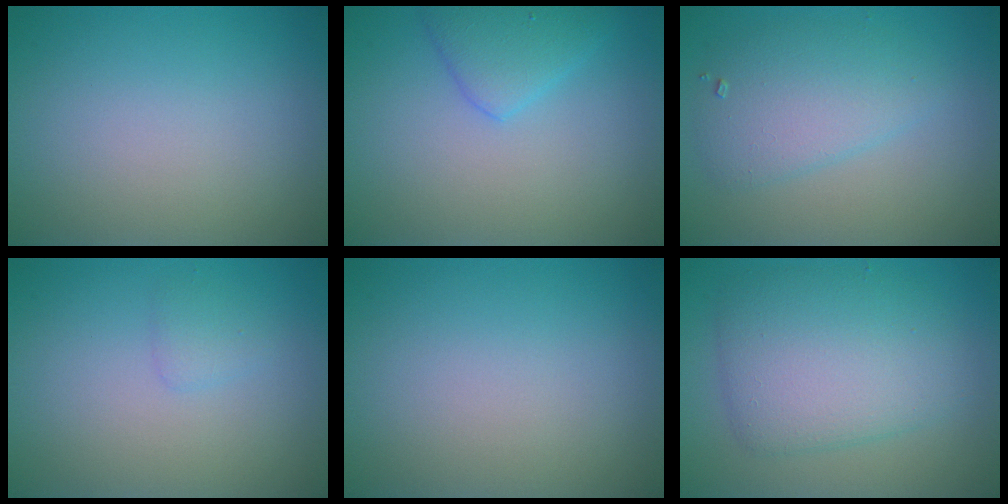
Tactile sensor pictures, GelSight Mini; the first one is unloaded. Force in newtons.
{"total": 2.8, "press": 2.8, "slide": 0.2}
{"total": 3.8, "press": 3.8, "slide": 0.1}
{"total": 0.9, "press": 0.9, "slide": 0.2}
{"total": 0.0}
{"total": 6.1, "press": 6.1, "slide": 0.1}